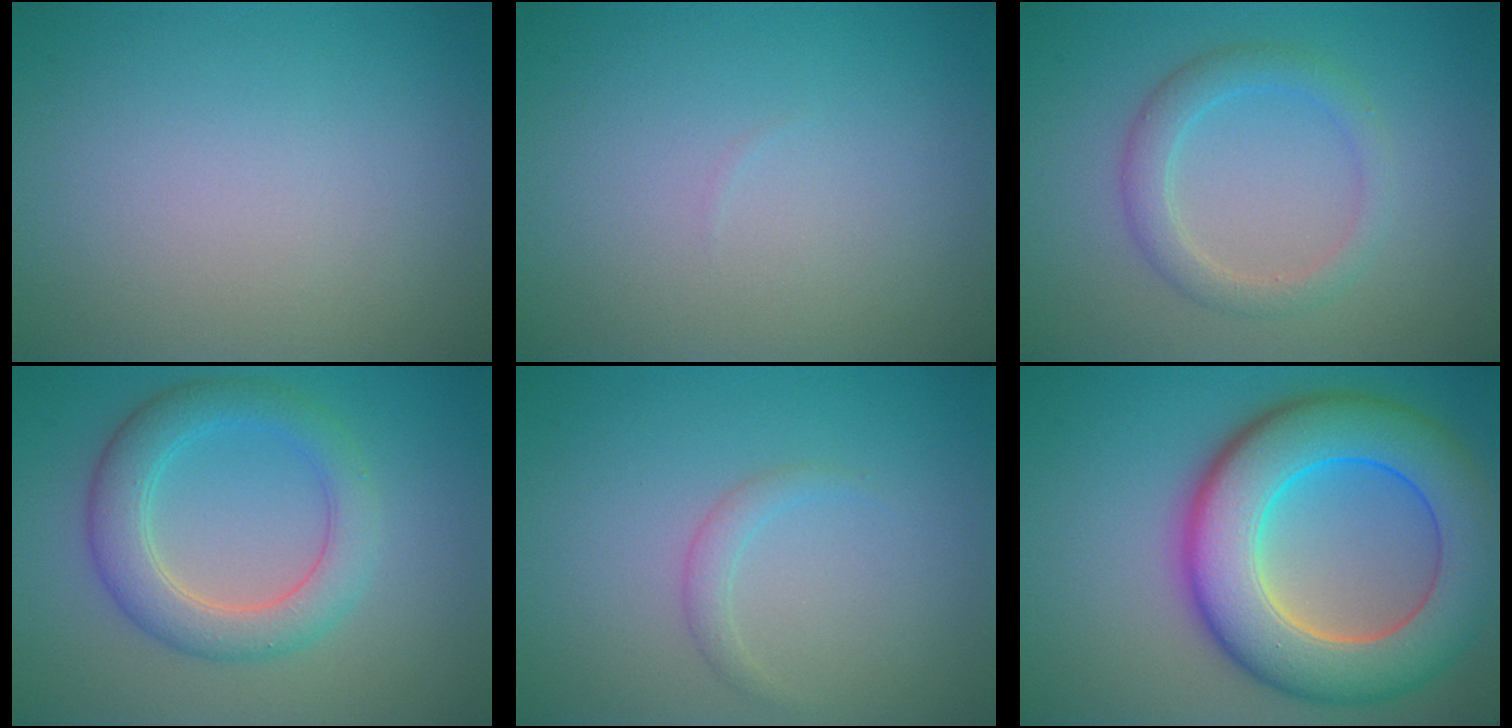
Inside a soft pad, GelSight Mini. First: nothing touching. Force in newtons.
{"total": 0.0}
{"total": 2.7, "press": 2.7, "slide": 0.2}
{"total": 4.8, "press": 4.8, "slide": 0.0}
{"total": 1.1, "press": 1.1, "slide": 0.1}
{"total": 11.3, "press": 11.3, "slide": 0.3}